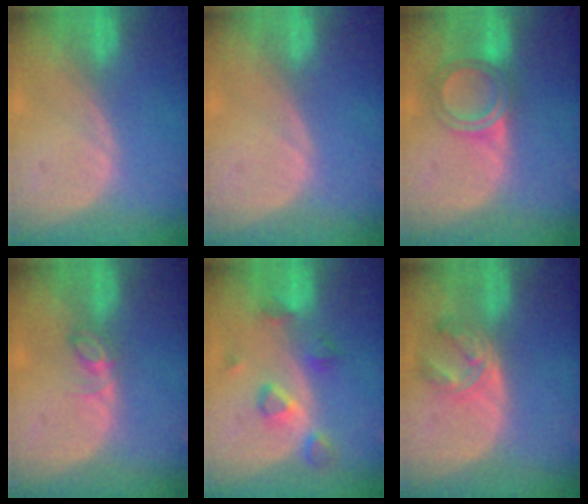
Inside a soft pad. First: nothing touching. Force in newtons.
{"total": 0.0}
{"total": 5.5, "press": 5.4, "slide": 0.6}
{"total": 2.5, "press": 2.5, "slide": 0.4}
{"total": 5.1, "press": 5.1, "slide": 0.7}
{"total": 5.4, "press": 5.3, "slide": 1.4}